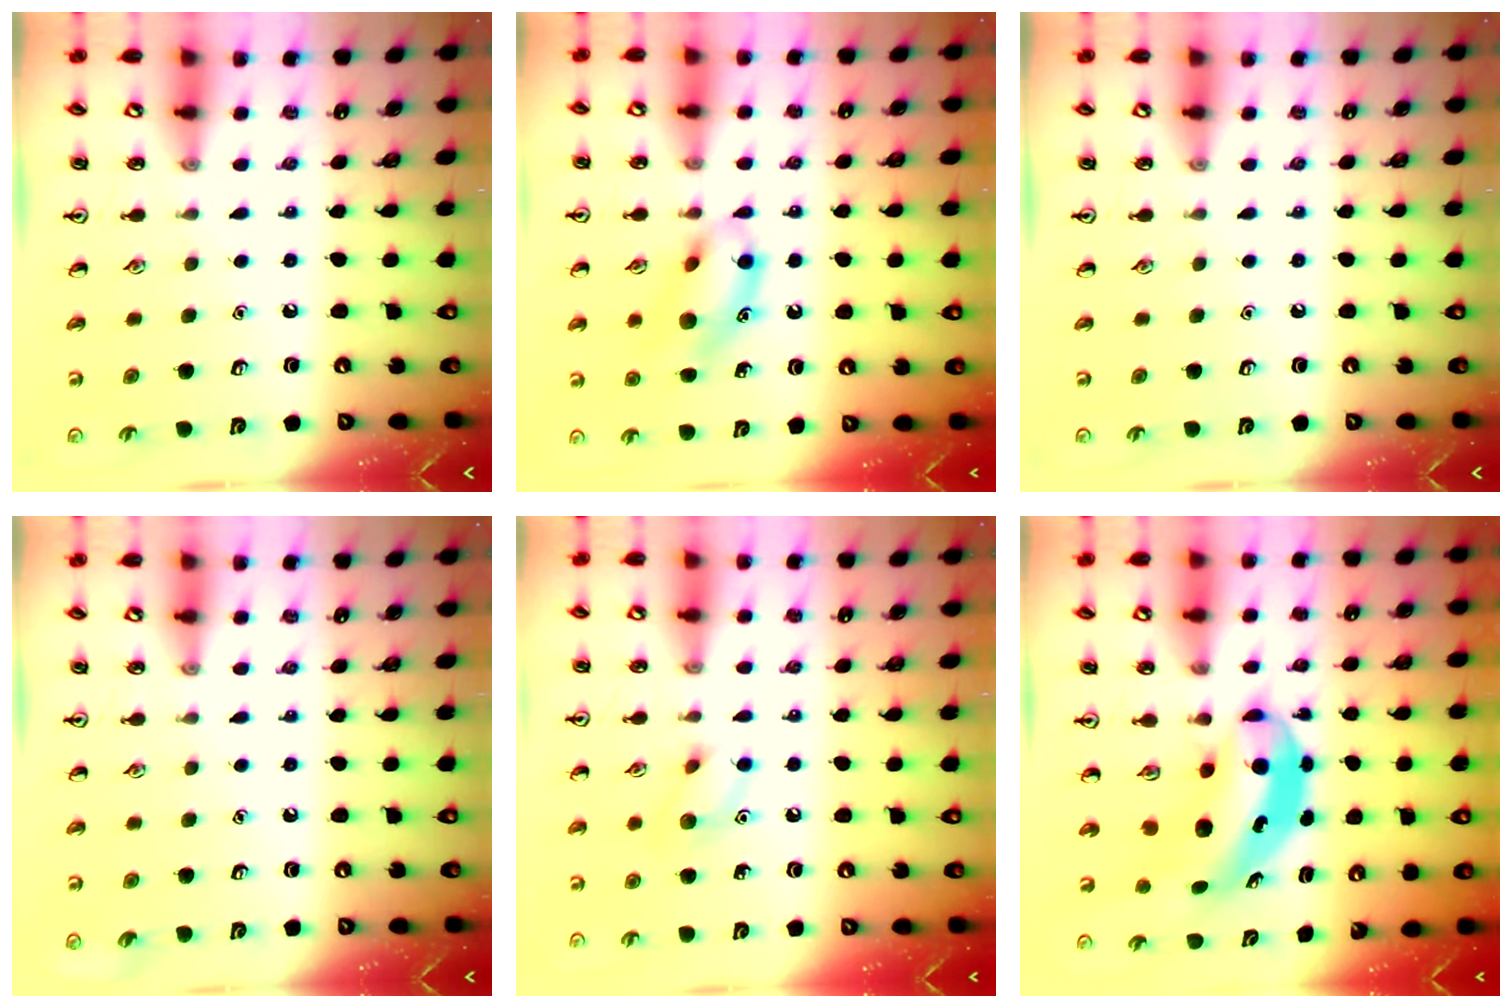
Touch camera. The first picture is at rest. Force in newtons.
{"total": 12.8, "press": 12.5, "slide": 2.5}
{"total": 0.0}
{"total": 0.0}
{"total": 7.9, "press": 7.9, "slide": 0.6}
{"total": 7.0, "press": 6.7, "slide": 1.8}